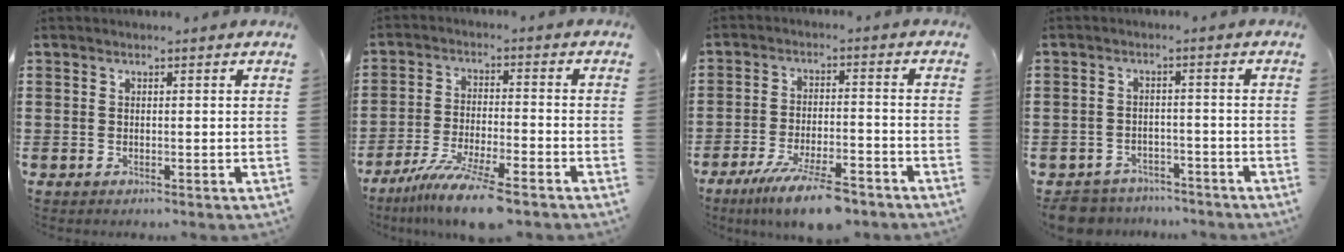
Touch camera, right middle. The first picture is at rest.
{"total": 9.0, "force": [-7.1, 0.3, 5.5], "torque": [-0.107, -0.007, -0.135]}
{"total": 8.8, "force": [-6.7, 1.4, 5.5], "torque": [-0.105, -0.001, -0.123]}
{"total": 4.3, "force": [-4.2, 0.9, 0.0], "torque": [-0.010, 0.005, -0.091]}